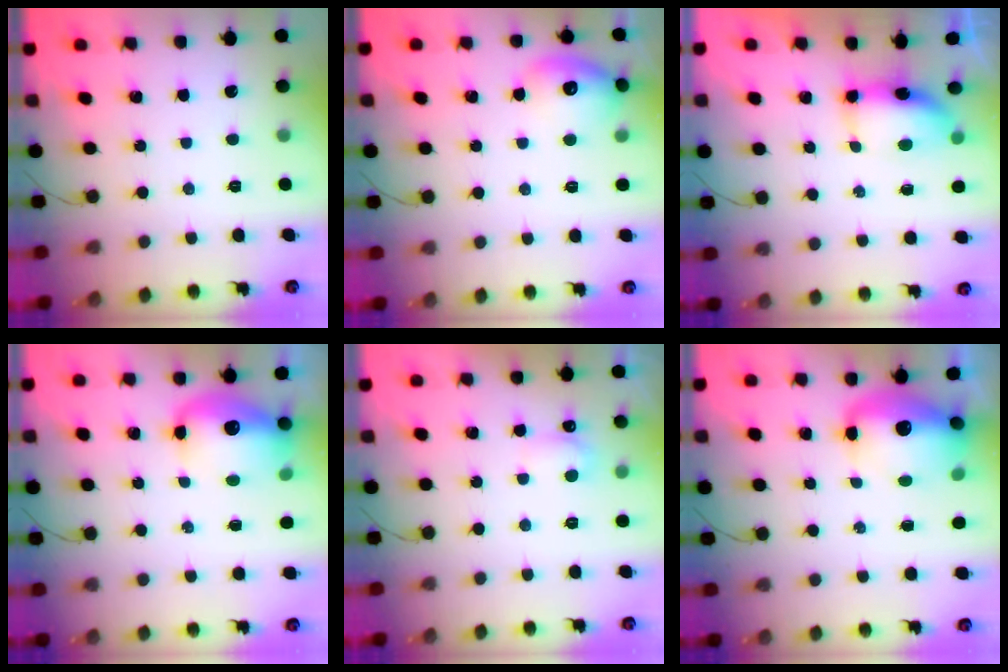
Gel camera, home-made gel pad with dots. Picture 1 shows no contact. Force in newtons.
{"total": 12.9, "press": 12.9, "slide": 1.2}
{"total": 7.7, "press": 7.3, "slide": 2.5}
{"total": 12.9, "press": 12.6, "slide": 3.0}
{"total": 3.9, "press": 3.8, "slide": 0.8}
{"total": 13.8, "press": 12.5, "slide": 5.9}